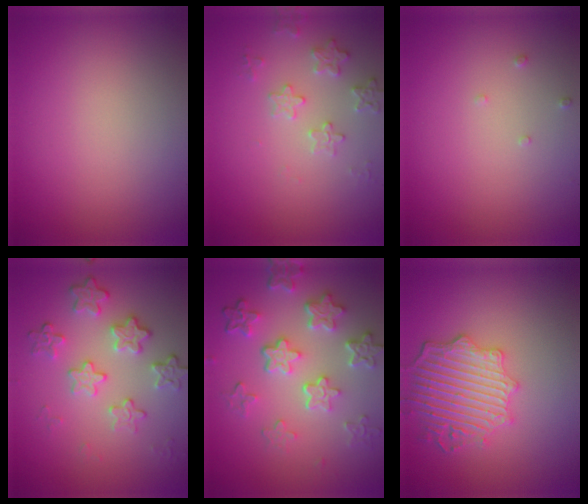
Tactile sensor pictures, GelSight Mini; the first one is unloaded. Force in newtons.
{"total": 2.5, "press": 2.4, "slide": 0.6}
{"total": 0.7, "press": 0.7, "slide": 0.2}
{"total": 3.9, "press": 3.2, "slide": 2.2}
{"total": 5.9, "press": 4.5, "slide": 3.9}
{"total": 5.3, "press": 4.5, "slide": 2.7}